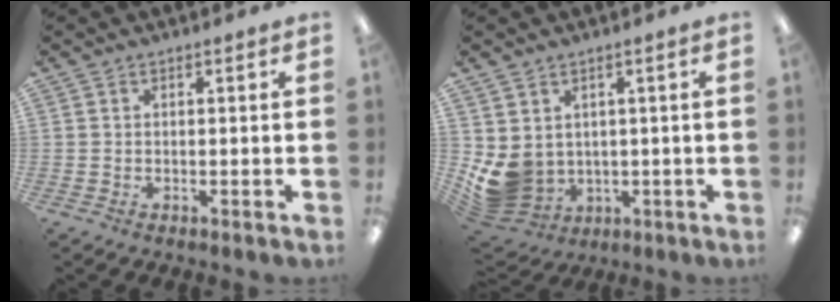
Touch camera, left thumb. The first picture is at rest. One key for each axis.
{"total": 7.1, "fx": 0.5, "fy": 6.5, "fz": 2.9, "tx": -0.088, "ty": -0.023, "tz": 0.019}